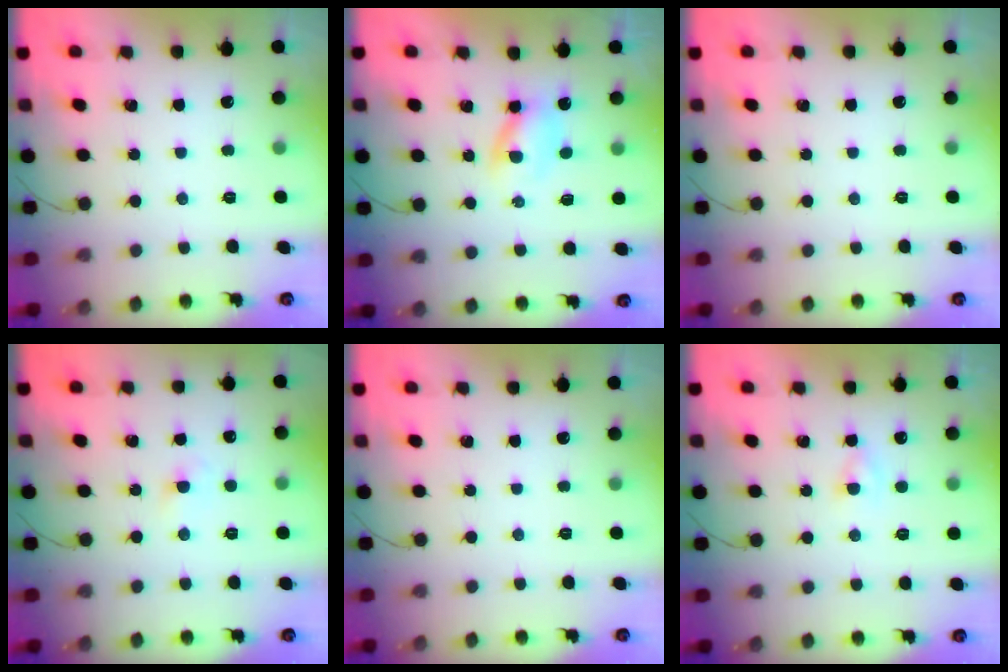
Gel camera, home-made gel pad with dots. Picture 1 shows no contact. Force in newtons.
{"total": 2.5, "press": 2.2, "slide": 1.2}
{"total": 0.0}
{"total": 1.9, "press": 1.7, "slide": 0.8}
{"total": 0.0}
{"total": 1.9, "press": 1.7, "slide": 0.9}